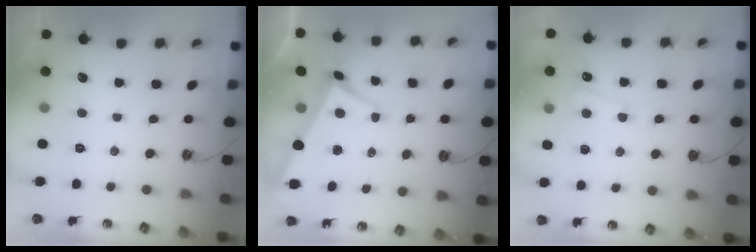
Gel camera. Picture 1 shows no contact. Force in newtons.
{"total": 2.8, "press": 2.6, "slide": 0.9}
{"total": 1.1, "press": 0.9, "slide": 0.5}